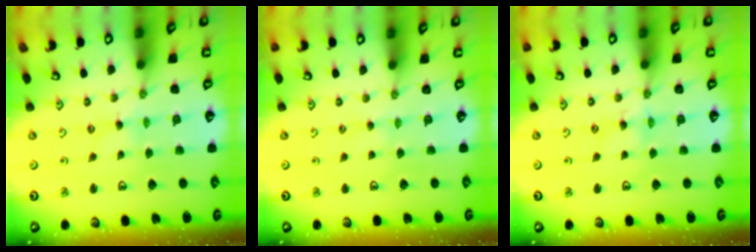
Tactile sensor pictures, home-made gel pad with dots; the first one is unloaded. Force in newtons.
{"total": 0.0}
{"total": 0.0}